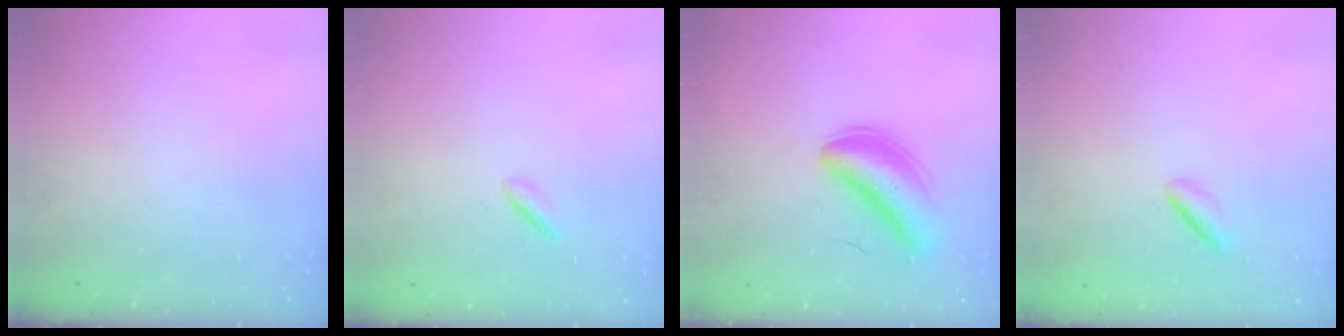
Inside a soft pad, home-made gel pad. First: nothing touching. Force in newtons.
{"total": 1.2, "press": 1.1, "slide": 0.5}
{"total": 5.9, "press": 5.7, "slide": 1.5}
{"total": 1.8, "press": 1.8, "slide": 0.4}